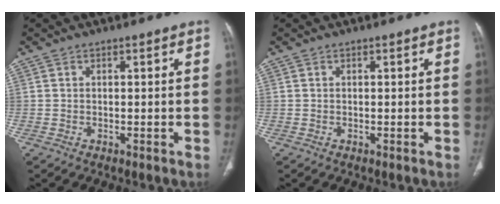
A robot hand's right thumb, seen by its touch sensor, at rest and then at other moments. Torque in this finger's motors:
{"motor_torque": [-0.12, 0.12, -0.10, 0.10, 0.01]}